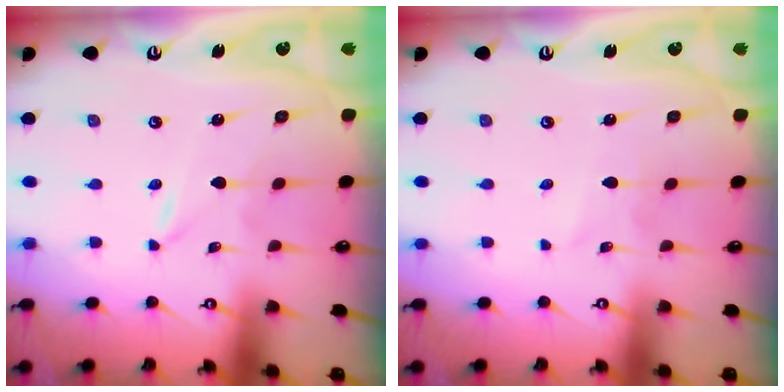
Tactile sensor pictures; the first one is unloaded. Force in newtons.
{"total": 2.8, "press": 2.7, "slide": 0.3}